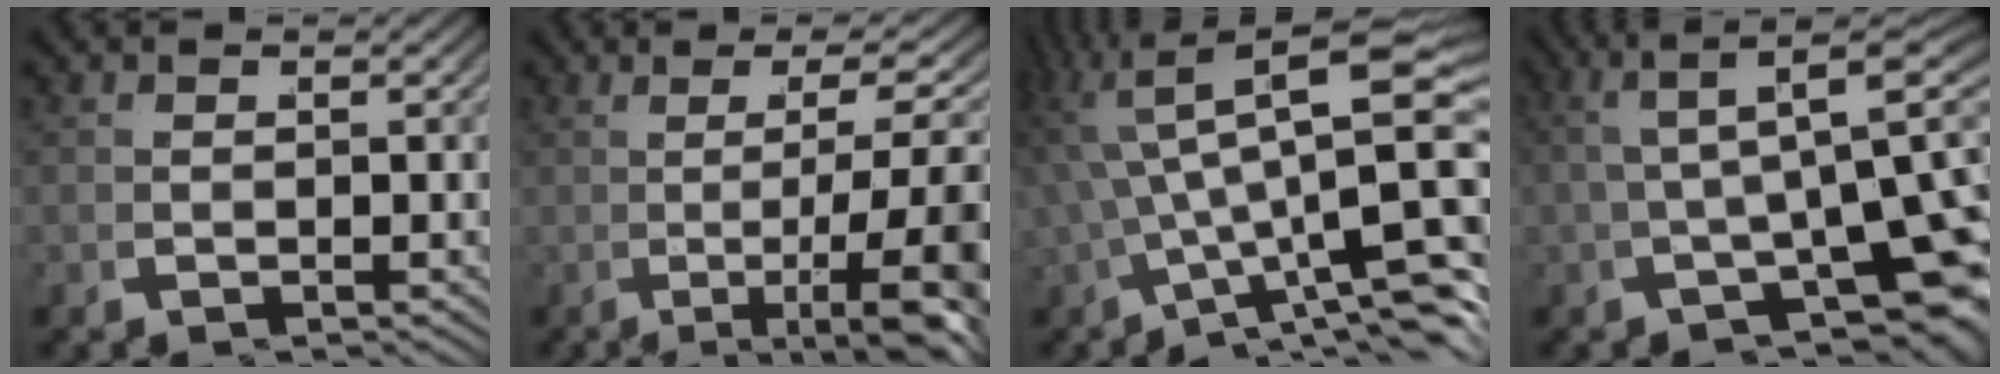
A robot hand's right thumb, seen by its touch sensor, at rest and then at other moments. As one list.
[{"total": 10.2, "force": [-0.9, 3.9, 9.3], "torque": [-0.140, -0.023, 0.005]}, {"total": 12.9, "force": [-0.3, 7.3, 10.6], "torque": [-0.173, -0.041, 0.020]}, {"total": 8.6, "force": [0.7, 3.9, 7.6], "torque": [-0.105, 0.002, 0.021]}]